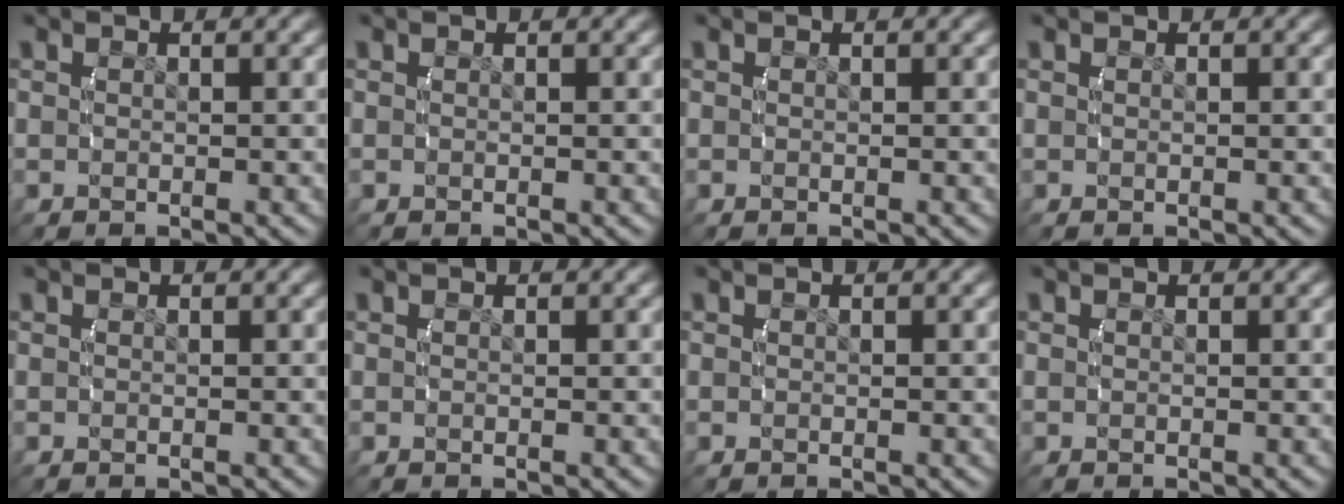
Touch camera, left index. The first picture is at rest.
{"total": 1.1, "force": [-0.1, -1.0, -0.5], "torque": [0.018, 0.000, 0.001]}
{"total": 0.0}
{"total": 0.0}
{"total": 0.0}
{"total": 0.0}
{"total": 0.0}
{"total": 0.0}